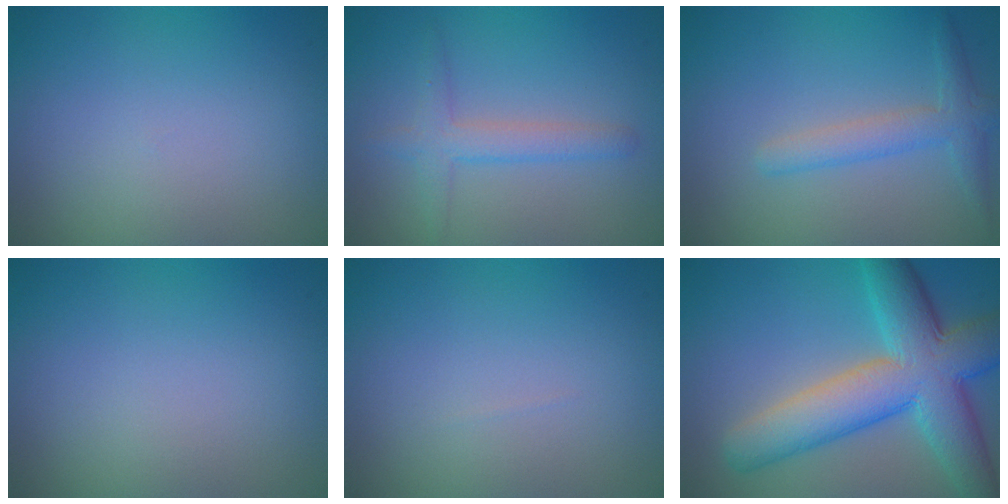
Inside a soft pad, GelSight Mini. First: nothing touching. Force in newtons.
{"total": 2.4, "press": 2.4, "slide": 0.1}
{"total": 2.5, "press": 2.5, "slide": 0.1}
{"total": 0.0}
{"total": 0.0}
{"total": 10.0, "press": 10.0, "slide": 0.7}